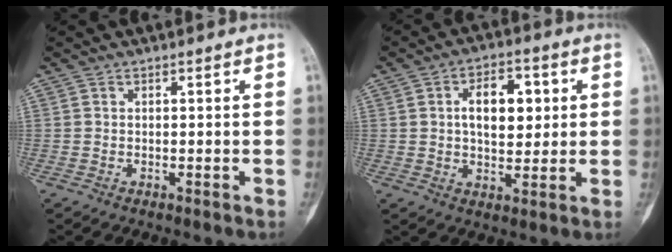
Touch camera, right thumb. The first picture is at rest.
{"total": 9.9, "force": [2.1, 5.7, 7.8], "torque": [-0.088, -0.001, 0.032]}